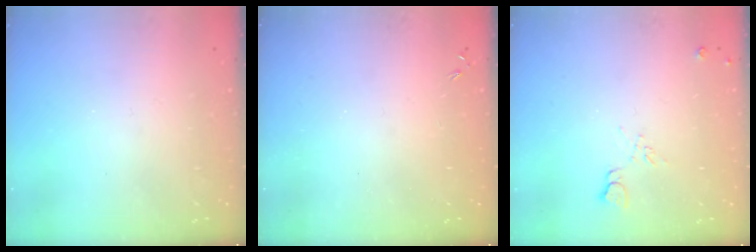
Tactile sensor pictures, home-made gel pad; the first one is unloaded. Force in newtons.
{"total": 0.0}
{"total": 6.6, "press": 6.5, "slide": 0.9}